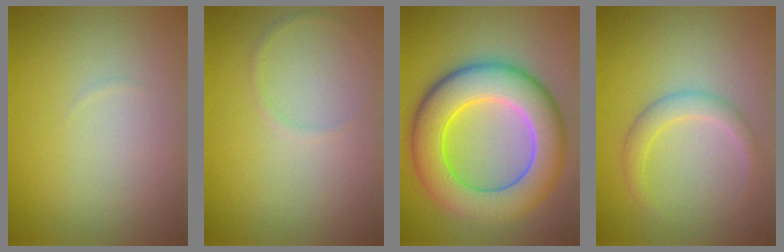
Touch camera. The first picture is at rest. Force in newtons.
{"total": 0.6, "press": 0.6, "slide": 0.1}
{"total": 9.6, "press": 9.6, "slide": 0.6}
{"total": 2.1, "press": 2.1, "slide": 0.1}